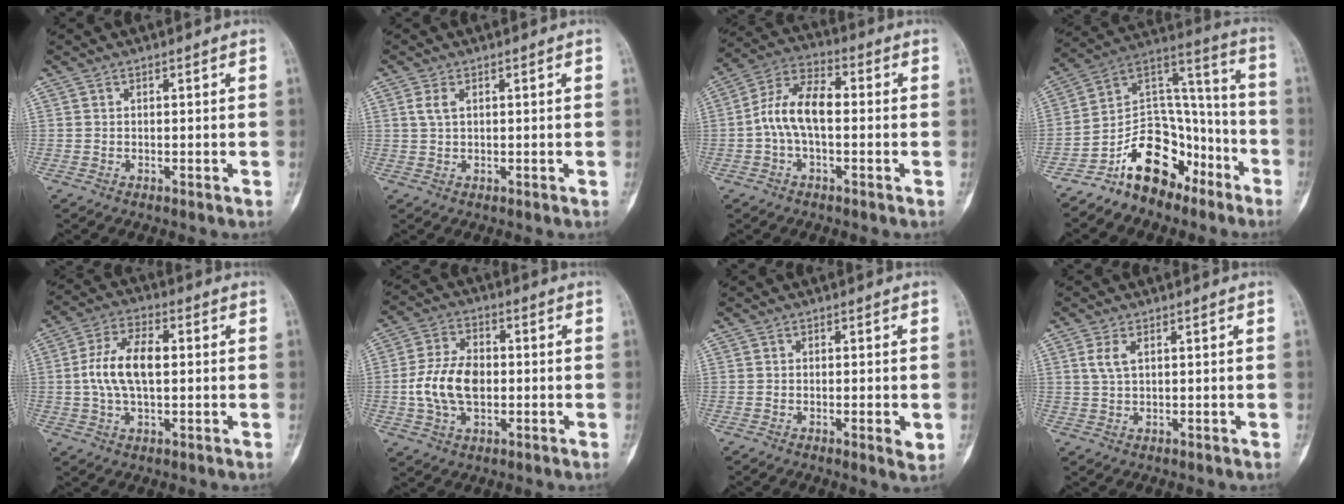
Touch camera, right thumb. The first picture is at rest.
{"total": 2.3, "force": [0.8, 1.2, 1.8], "torque": [-0.042, 0.007, 0.021]}
{"total": 10.1, "force": [-0.7, 5.4, 8.5], "torque": [-0.163, 0.035, -0.022]}
{"total": 16.6, "force": [-10.2, 10.4, 7.9], "torque": [-0.089, 0.120, -0.180]}
{"total": 10.8, "force": [0.6, 5.5, 9.2], "torque": [-0.184, 0.016, 0.009]}
{"total": 11.0, "force": [-0.9, 7.0, 8.4], "torque": [-0.155, 0.014, -0.019]}
{"total": 3.0, "force": [-0.6, 0.8, 2.9], "torque": [-0.042, -0.008, -0.009]}
{"total": 2.9, "force": [1.1, 1.2, 2.4], "torque": [-0.057, 0.004, 0.028]}